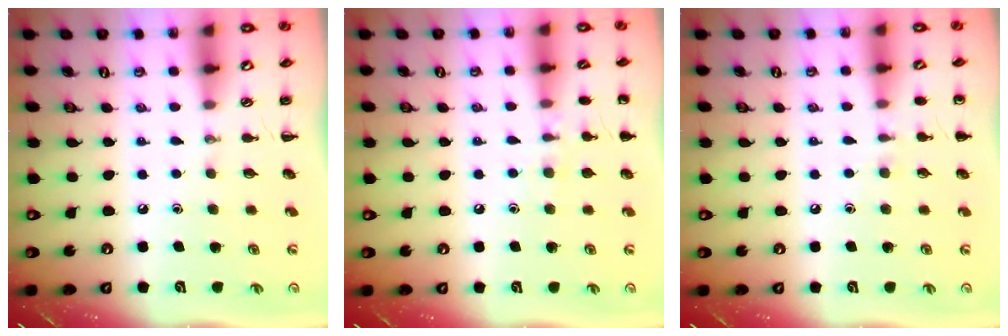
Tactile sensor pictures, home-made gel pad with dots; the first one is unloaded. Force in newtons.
{"total": 7.3, "press": 7.0, "slide": 2.0}
{"total": 6.2, "press": 5.9, "slide": 1.9}